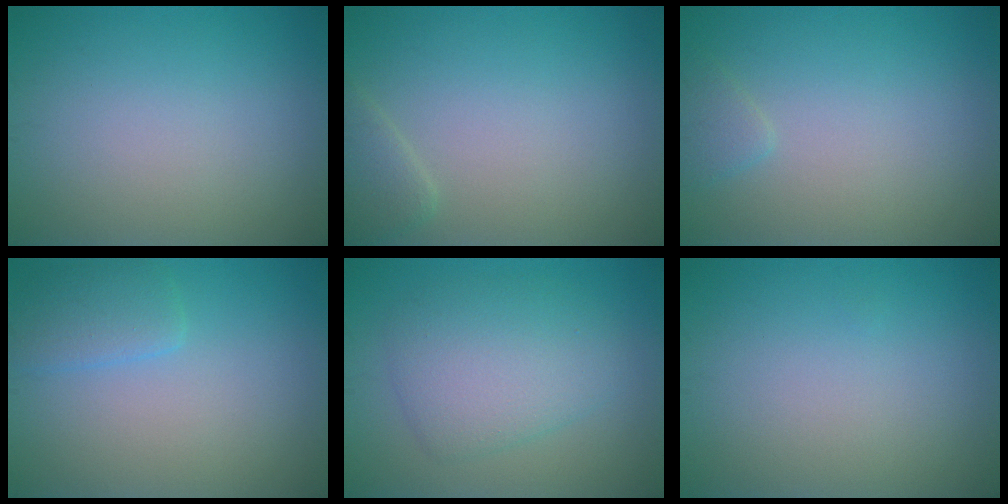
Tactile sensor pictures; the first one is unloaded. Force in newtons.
{"total": 1.6, "press": 1.6, "slide": 0.2}
{"total": 1.1, "press": 1.1, "slide": 0.1}
{"total": 2.4, "press": 2.3, "slide": 0.2}
{"total": 4.8, "press": 4.8, "slide": 0.2}
{"total": 0.0}